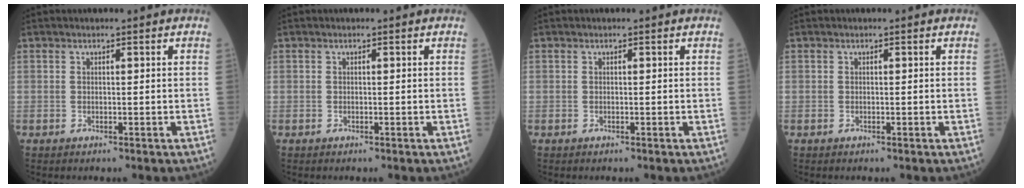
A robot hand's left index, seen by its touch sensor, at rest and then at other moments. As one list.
[{"total": 0.0}, {"total": 0.0}, {"total": 0.0}]